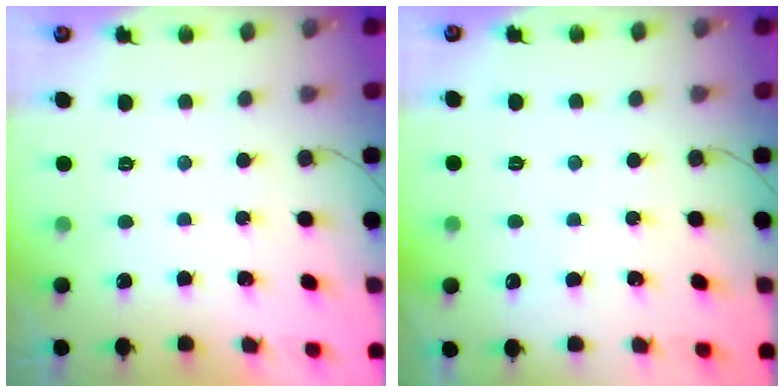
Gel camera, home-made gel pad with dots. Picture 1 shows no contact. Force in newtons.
{"total": 1.8, "press": 1.7, "slide": 0.4}